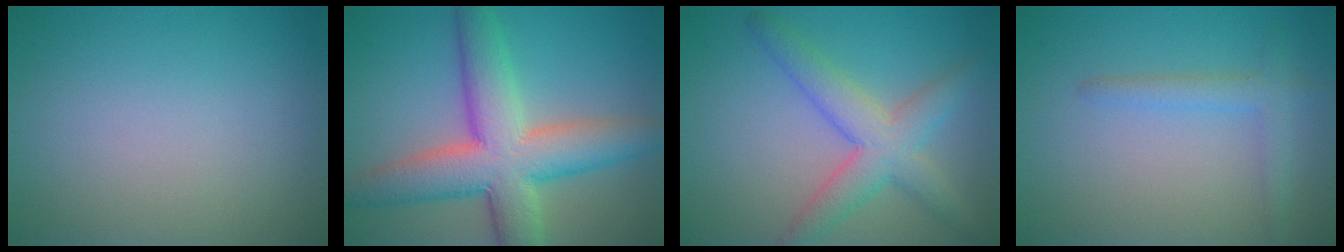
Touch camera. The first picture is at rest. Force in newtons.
{"total": 9.4, "press": 9.4, "slide": 0.6}
{"total": 5.2, "press": 5.2, "slide": 0.2}
{"total": 2.1, "press": 2.1, "slide": 0.1}